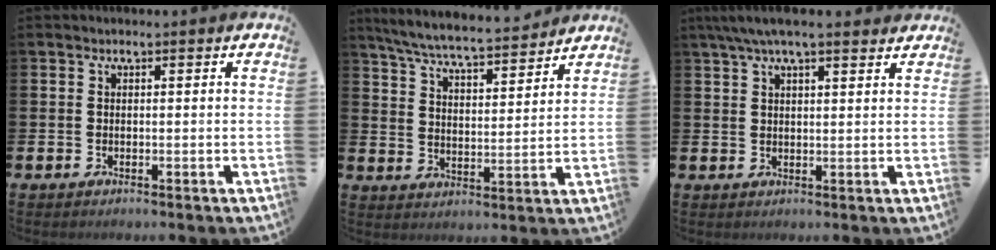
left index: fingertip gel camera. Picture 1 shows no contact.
{"total": 7.0, "force": [6.6, 0.5, 2.2], "torque": [-0.068, -0.046, 0.115]}
{"total": 5.1, "force": [4.2, 0.8, 2.7], "torque": [-0.060, -0.004, 0.076]}